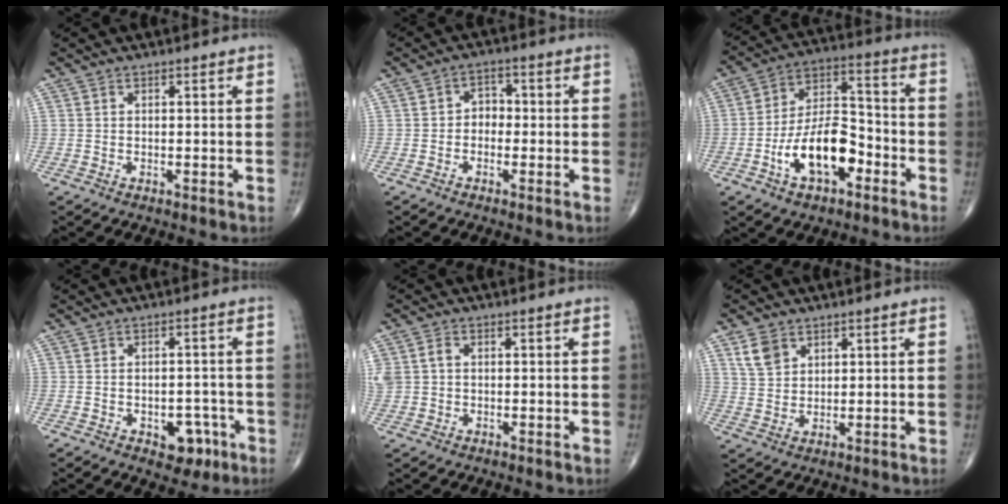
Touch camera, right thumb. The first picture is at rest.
{"total": 3.2, "force": [-0.7, 2.5, 1.8], "torque": [-0.005, 0.016, -0.025]}
{"total": 15.4, "force": [-6.0, 8.1, 11.7], "torque": [-0.186, 0.046, -0.107]}
{"total": 5.8, "force": [-2.6, 3.7, 3.6], "torque": [-0.019, 0.019, -0.028]}
{"total": 4.6, "force": [0.7, 3.6, 2.8], "torque": [-0.074, 0.015, 0.021]}
{"total": 5.0, "force": [2.9, 3.4, 2.3], "torque": [-0.033, -0.012, 0.061]}